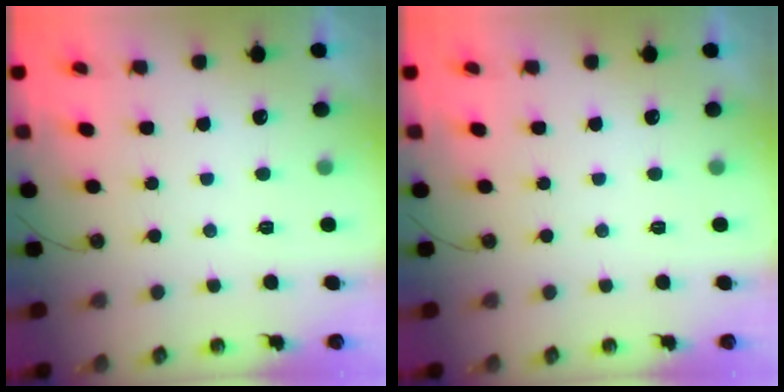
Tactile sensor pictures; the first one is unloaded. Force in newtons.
{"total": 0.0}